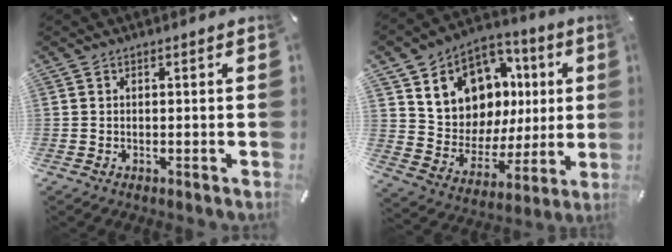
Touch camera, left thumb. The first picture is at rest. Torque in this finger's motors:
{"motor_torque": [2.51, 2.50, 1.36, -1.03, 0.20]}